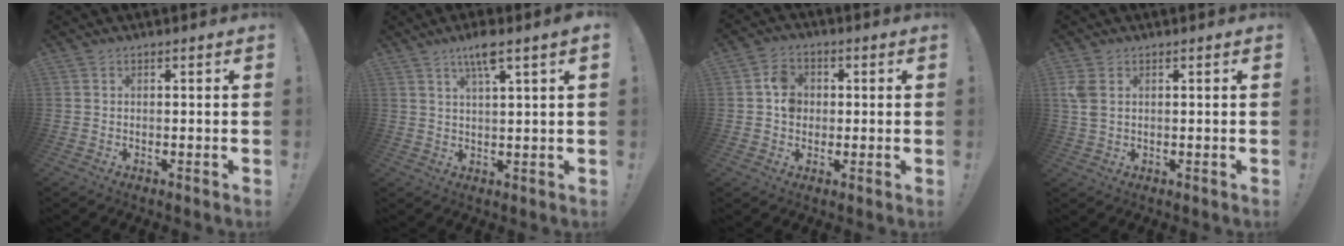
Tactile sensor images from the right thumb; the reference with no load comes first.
{"total": 6.4, "force": [3.6, 0.7, 5.2], "torque": [-0.090, -0.009, 0.056]}
{"total": 7.1, "force": [0.5, 6.3, 3.3], "torque": [-0.041, 0.013, 0.011]}
{"total": 3.9, "force": [1.3, 2.3, 2.9], "torque": [-0.065, 0.001, 0.025]}